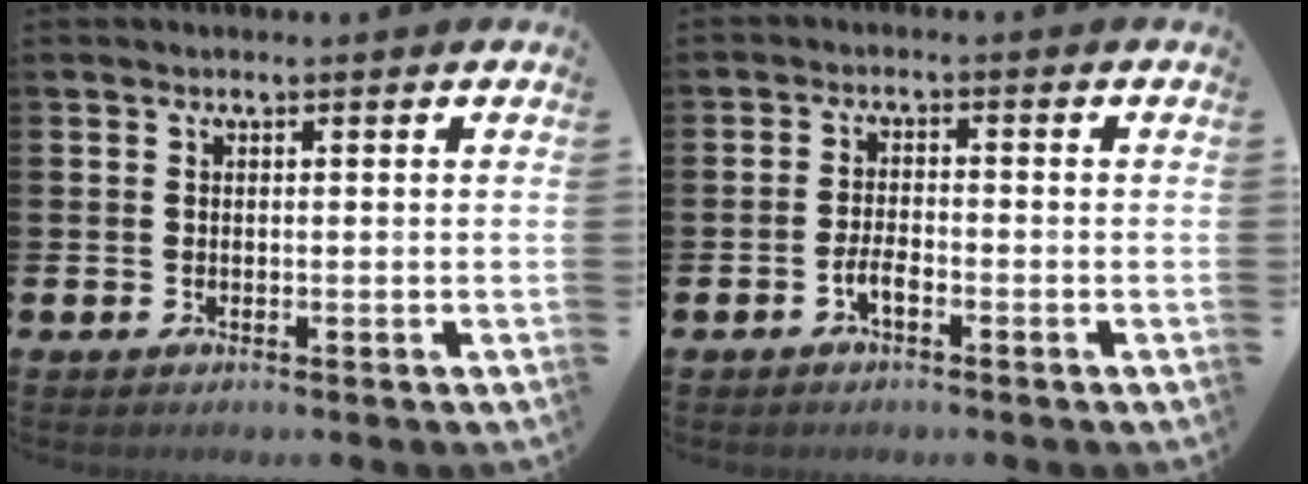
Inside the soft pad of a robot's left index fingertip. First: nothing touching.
{"total": 2.3, "force": [-1.2, 0.9, 1.8], "torque": [-0.032, 0.002, -0.024]}